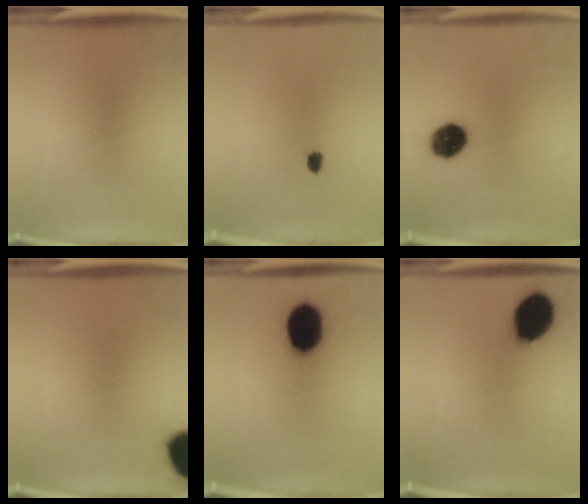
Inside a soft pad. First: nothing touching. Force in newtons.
{"total": 1.5}
{"total": 9.6}
{"total": 15.7}
{"total": 15.6}
{"total": 14.2}